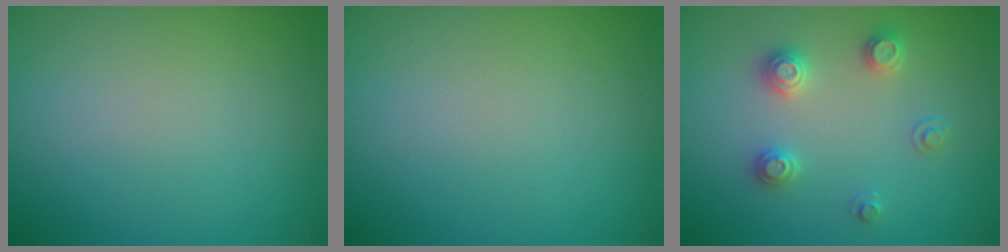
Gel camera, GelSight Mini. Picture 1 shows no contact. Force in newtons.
{"total": 0.0}
{"total": 2.5, "press": 2.5, "slide": 0.3}